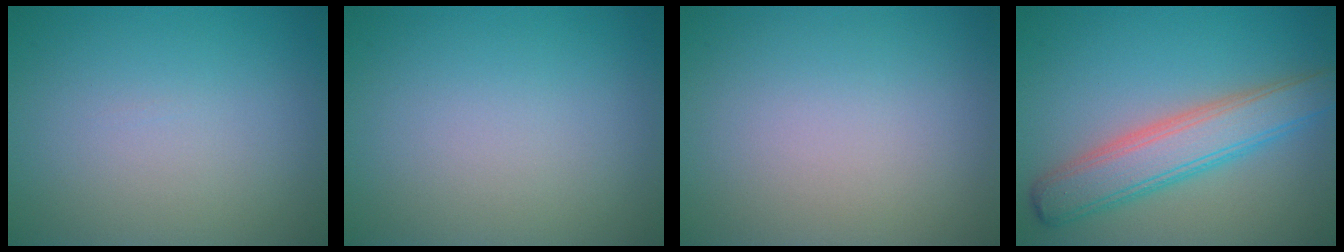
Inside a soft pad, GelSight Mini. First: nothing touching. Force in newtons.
{"total": 0.0}
{"total": 0.0}
{"total": 5.7, "press": 5.7, "slide": 0.3}